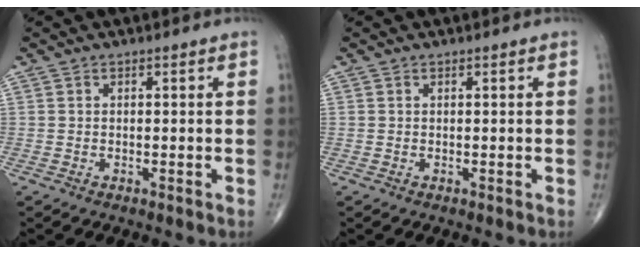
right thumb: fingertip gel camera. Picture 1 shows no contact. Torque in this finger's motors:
{"motor_torque": [0.42, 0.25, 0.02, 0.15, 0.01]}